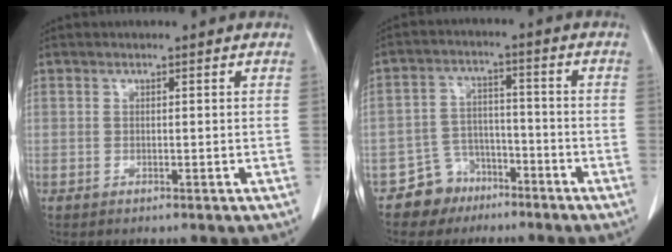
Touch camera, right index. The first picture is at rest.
{"total": 6.2, "force": [-4.3, 4.5, 0.4], "torque": [0.002, 0.013, -0.073]}